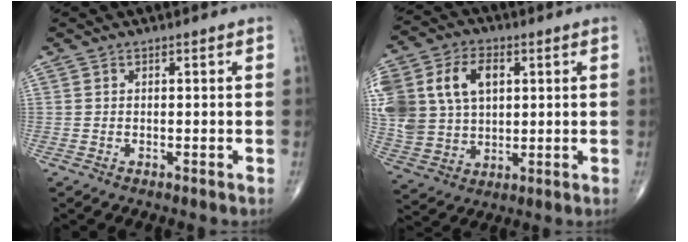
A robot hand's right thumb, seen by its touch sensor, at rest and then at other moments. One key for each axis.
{"total": 20.4, "fx": 5.1, "fy": 14.8, "fz": 13.1, "tx": -0.293, "ty": 0.023, "tz": 0.106}